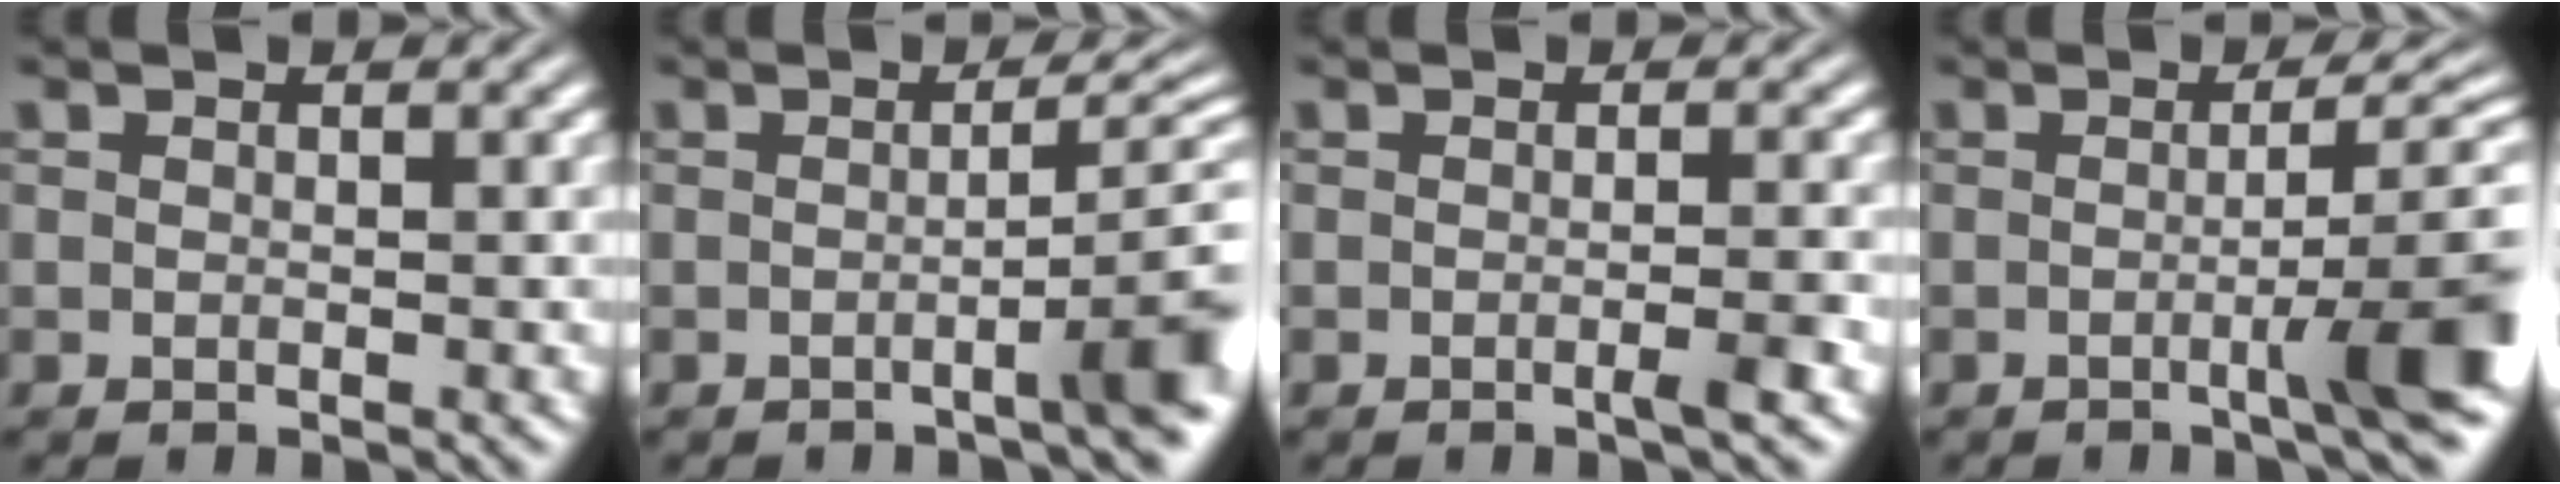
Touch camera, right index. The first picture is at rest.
{"total": 4.3, "force": [-0.8, 0.4, 4.2], "torque": [-0.042, 0.011, -0.018]}
{"total": 1.6, "force": [-0.8, -0.2, 1.4], "torque": [-0.022, 0.002, -0.015]}
{"total": 6.1, "force": [-1.1, 0.6, 5.9], "torque": [-0.073, 0.003, -0.021]}